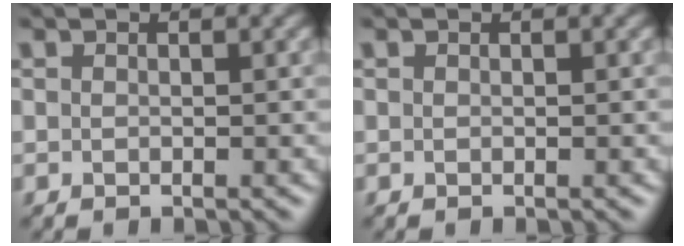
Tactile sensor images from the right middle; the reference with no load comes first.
{"total": 0.0}